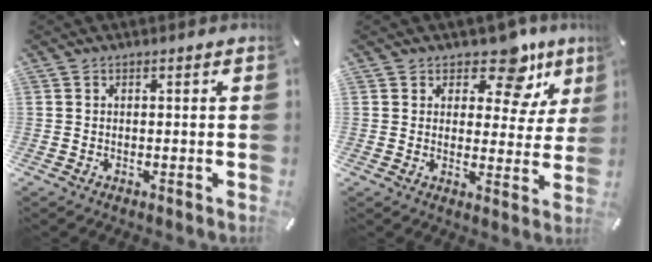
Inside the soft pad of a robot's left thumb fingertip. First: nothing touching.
{"total": 11.2, "force": [7.6, 5.2, 6.3], "torque": [-0.076, -0.052, 0.128]}